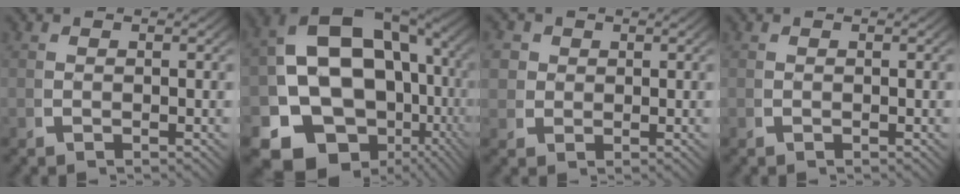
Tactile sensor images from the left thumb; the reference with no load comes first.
{"total": 21.0, "force": [-4.3, 15.6, 13.4], "torque": [-0.277, -0.075, -0.060]}
{"total": 3.5, "force": [1.0, 3.2, 1.2], "torque": [-0.033, -0.010, 0.019]}
{"total": 0.0}